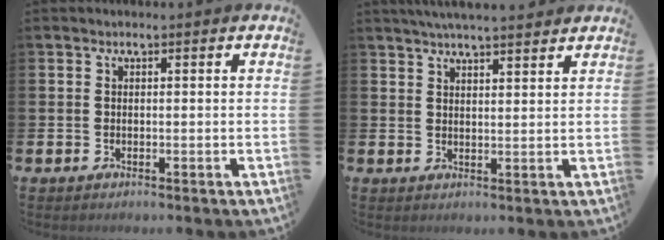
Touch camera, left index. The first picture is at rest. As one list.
[{"total": 4.3, "force": [4.1, 0.1, 1.1], "torque": [-0.025, -0.013, 0.074]}]